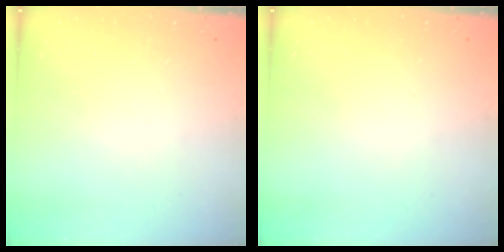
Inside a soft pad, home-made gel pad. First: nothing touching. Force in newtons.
{"total": 0.0}